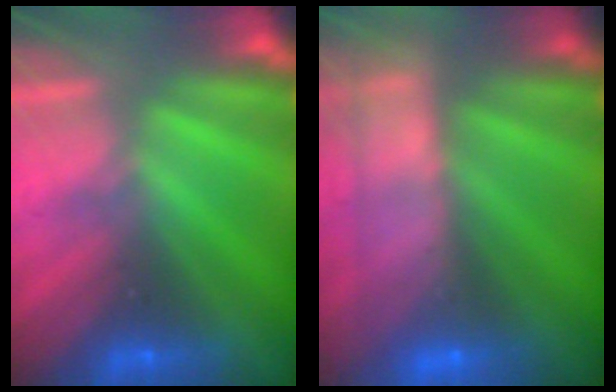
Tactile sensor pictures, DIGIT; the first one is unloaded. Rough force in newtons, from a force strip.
{"total": 8.4}